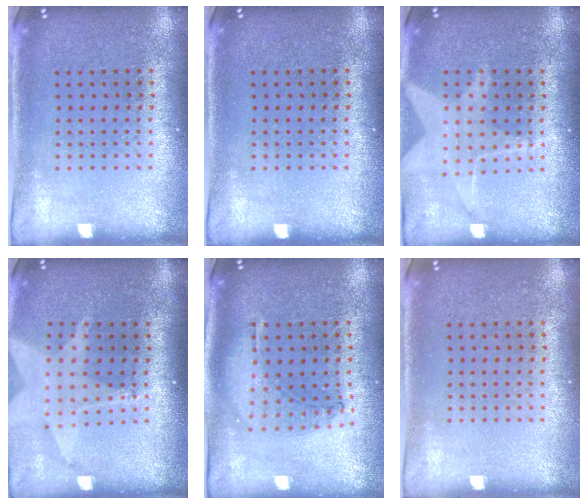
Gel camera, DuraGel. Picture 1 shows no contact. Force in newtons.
{"total": 0.0}
{"total": 1.6, "press": 1.4, "slide": 0.7}
{"total": 2.0, "press": 1.5, "slide": 1.2}
{"total": 0.9, "press": 0.9, "slide": 0.3}
{"total": 0.0}